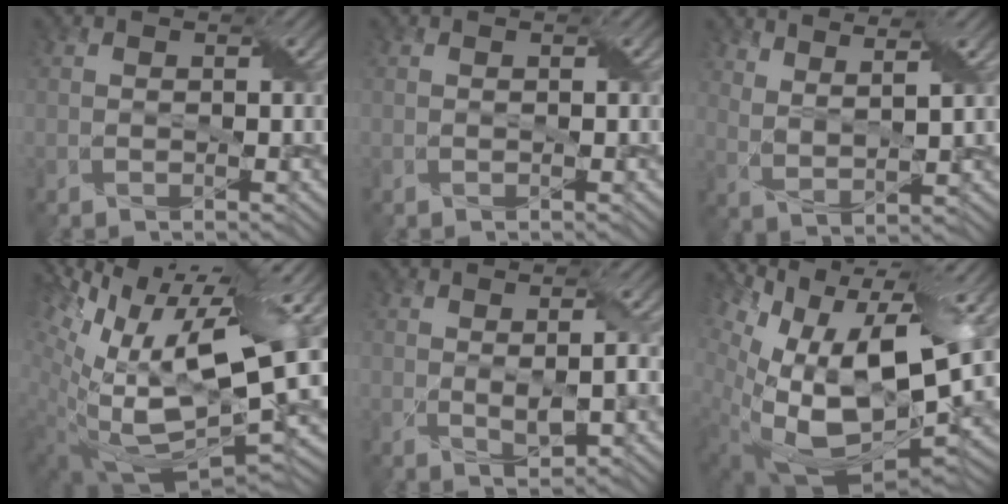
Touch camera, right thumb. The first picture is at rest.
{"total": 0.0}
{"total": 6.3, "force": [5.1, 1.4, 3.4], "torque": [-0.063, -0.005, 0.080]}
{"total": 17.6, "force": [6.0, 7.8, 14.6], "torque": [-0.271, 0.003, 0.120]}
{"total": 2.0, "force": [0.4, 0.6, 1.9], "torque": [-0.038, -0.001, 0.012]}
{"total": 17.2, "force": [3.8, 9.5, 13.8], "torque": [-0.269, -0.023, 0.086]}